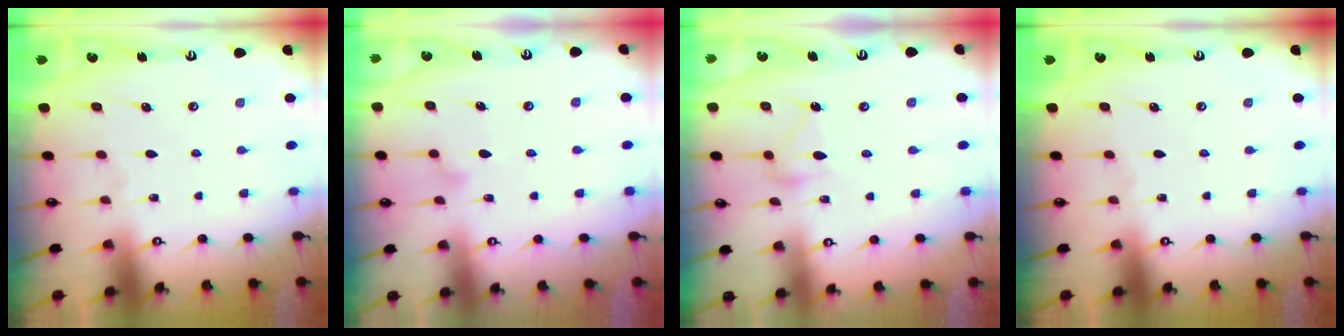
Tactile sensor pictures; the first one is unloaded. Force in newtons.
{"total": 8.4, "press": 8.4, "slide": 0.5}
{"total": 10.3, "press": 10.3, "slide": 0.5}
{"total": 0.0}